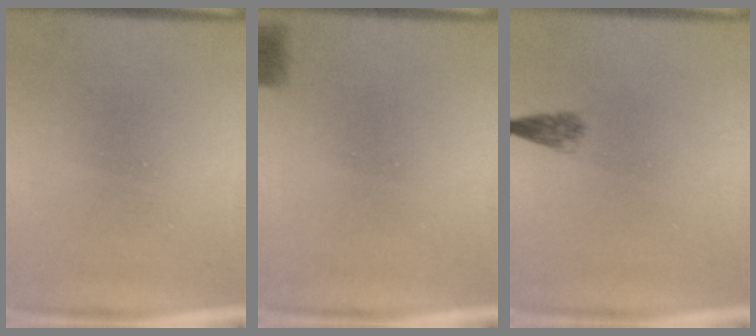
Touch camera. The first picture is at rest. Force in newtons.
{"total": 2.9}
{"total": 1.8}